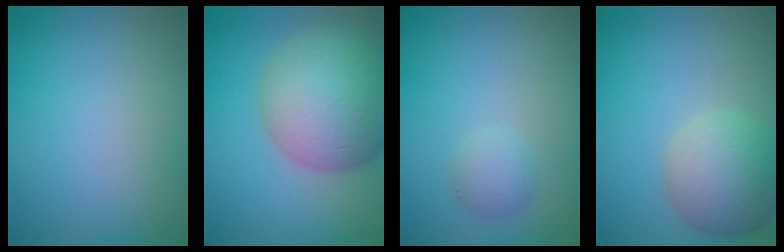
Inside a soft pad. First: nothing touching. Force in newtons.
{"total": 11.0, "press": 10.9, "slide": 0.6}
{"total": 1.7, "press": 1.7, "slide": 0.1}
{"total": 5.9, "press": 5.8, "slide": 0.5}